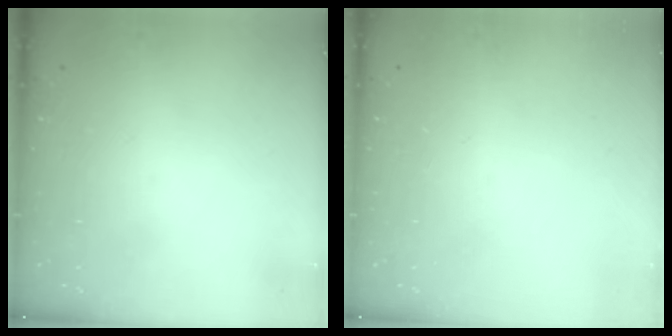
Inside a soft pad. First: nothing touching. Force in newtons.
{"total": 0.0}